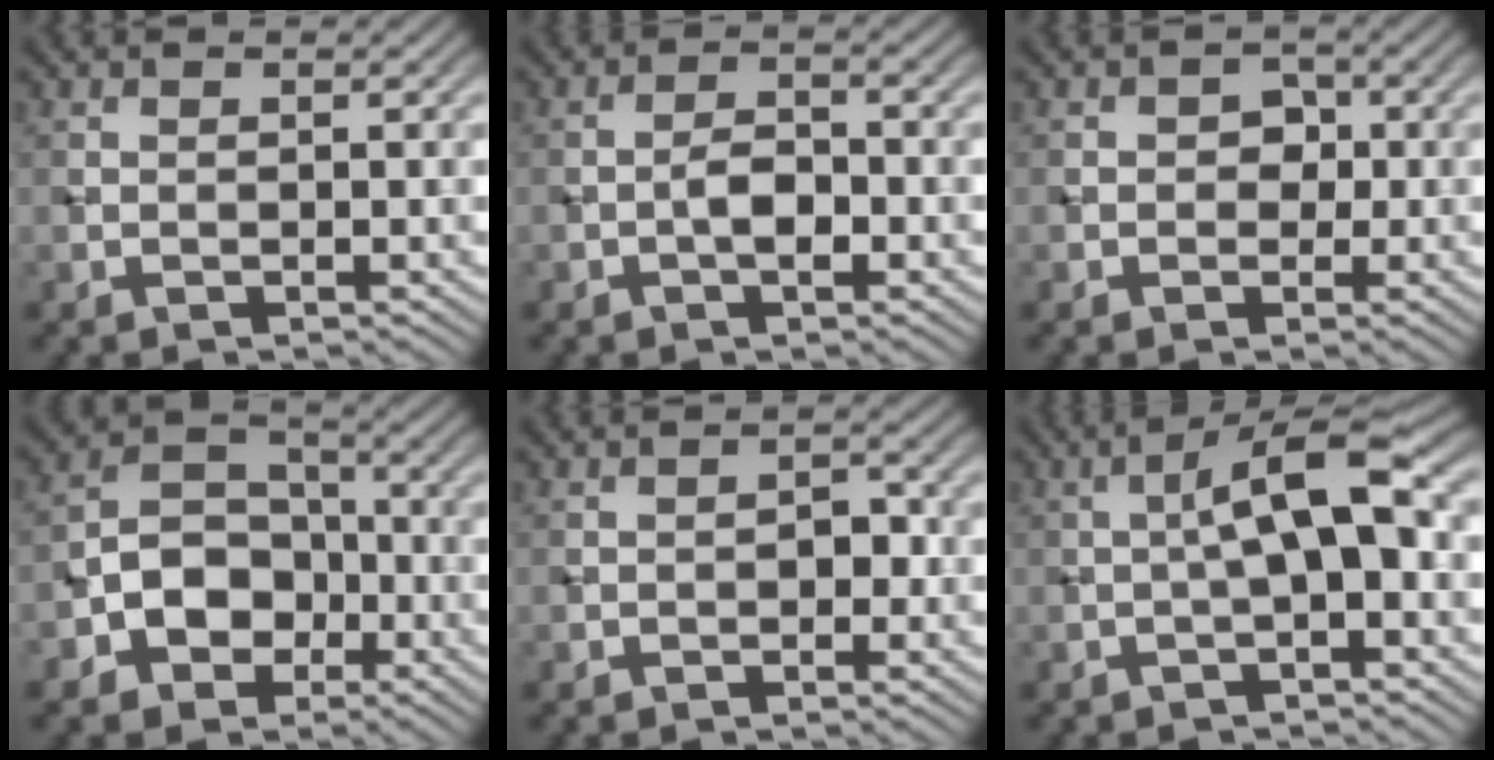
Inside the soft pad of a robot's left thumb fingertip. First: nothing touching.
{"total": 3.0, "force": [-1.1, 1.4, 2.4], "torque": [-0.040, 0.008, -0.025]}
{"total": 2.3, "force": [-0.1, 2.0, 1.1], "torque": [-0.003, 0.002, -0.009]}
{"total": 7.3, "force": [-3.1, 5.6, 3.6], "torque": [-0.066, 0.005, -0.072]}
{"total": 2.0, "force": [-0.5, 1.2, 1.5], "torque": [-0.023, 0.003, -0.012]}
{"total": 6.3, "force": [-0.3, 1.6, 6.1], "torque": [-0.103, 0.021, -0.012]}